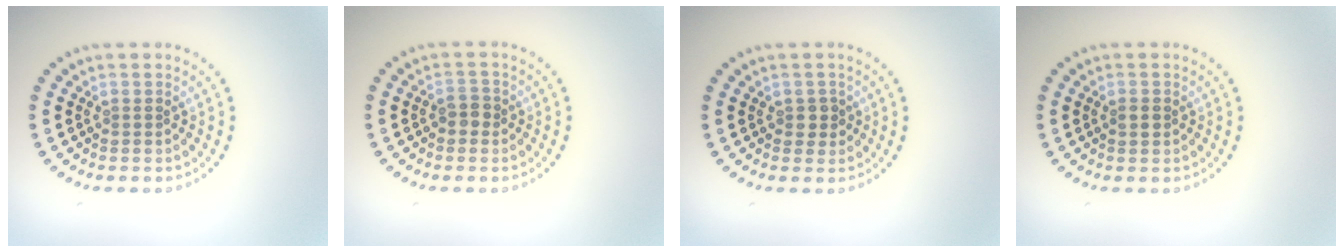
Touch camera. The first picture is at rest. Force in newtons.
{"total": 1.4, "press": 1.3, "slide": 0.3}
{"total": 1.2, "press": 1.2, "slide": 0.3}
{"total": 1.3, "press": 1.3, "slide": 0.0}